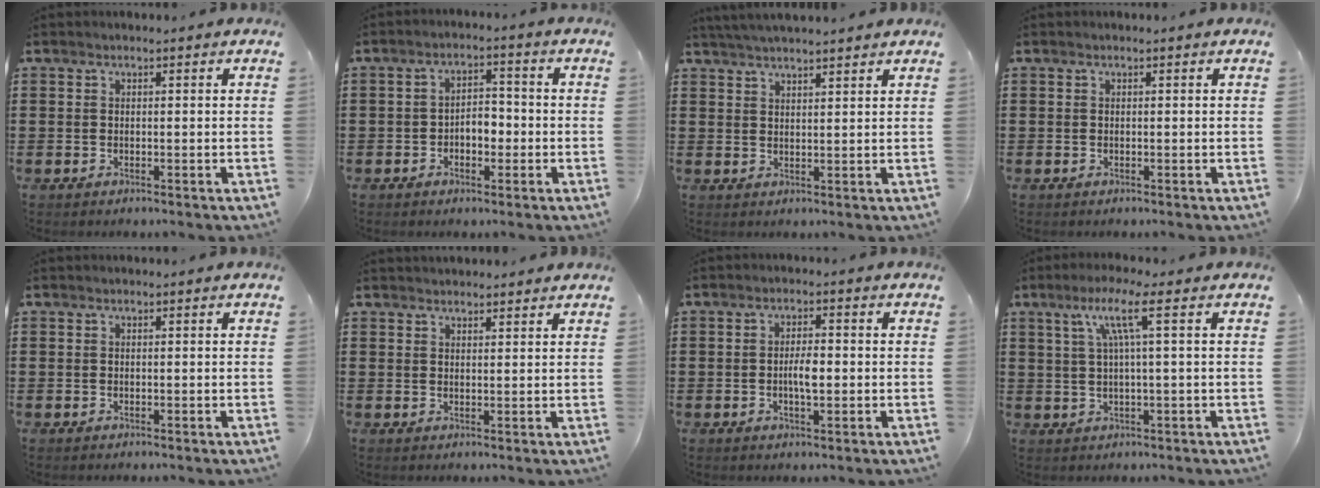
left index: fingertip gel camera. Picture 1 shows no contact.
{"total": 3.6, "force": [-1.3, 2.1, 2.6], "torque": [-0.051, 0.007, -0.028]}
{"total": 3.0, "force": [2.9, -0.4, 0.6], "torque": [-0.018, -0.005, 0.053]}
{"total": 0.0}
{"total": 0.0}
{"total": 1.8, "force": [1.8, 0.1, 0.0], "torque": [-0.003, 0.000, 0.035]}
{"total": 3.7, "force": [-0.4, 1.2, 3.5], "torque": [-0.057, 0.001, -0.011]}
{"total": 6.4, "force": [2.0, 0.0, 6.0], "torque": [-0.122, 0.002, 0.027]}